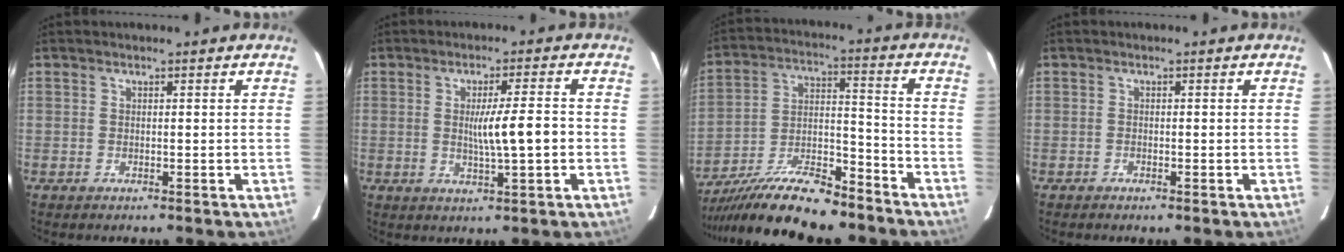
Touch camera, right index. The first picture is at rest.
{"total": 6.4, "force": [-0.4, 0.0, 6.4], "torque": [-0.103, -0.004, -0.005]}
{"total": 16.0, "force": [-13.7, 2.6, 7.8], "torque": [-0.153, 0.001, -0.246]}
{"total": 0.6, "force": [-0.5, 0.1, 0.3], "torque": [-0.010, -0.001, -0.007]}